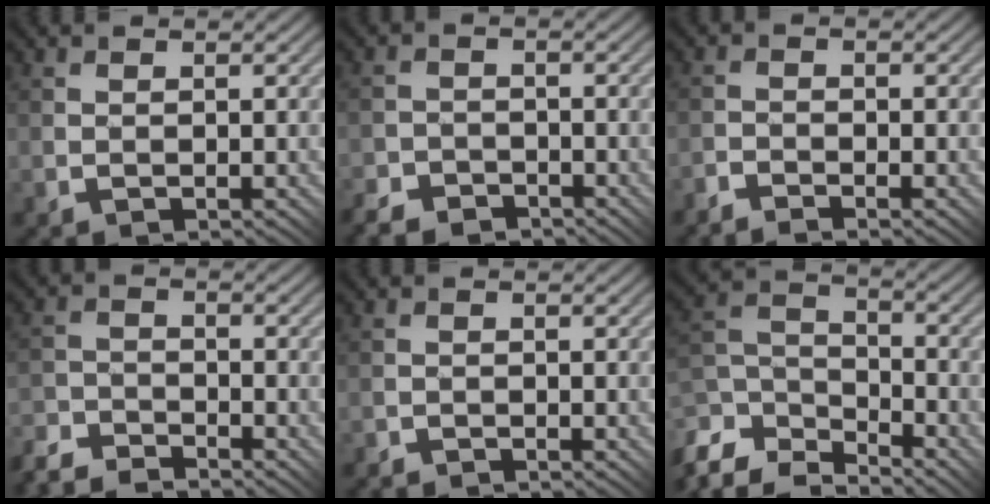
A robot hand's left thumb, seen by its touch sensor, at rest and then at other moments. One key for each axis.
{"total": 4.3, "fx": -3.8, "fy": 1.8, "fz": 0.9, "tx": -0.014, "ty": 0.004, "tz": -0.073}
{"total": 2.4, "fx": -2.2, "fy": 0.4, "fz": 0.7, "tx": -0.011, "ty": 0.004, "tz": -0.047}
{"total": 5.8, "fx": -5.5, "fy": 1.3, "fz": 1.4, "tx": -0.029, "ty": -0.002, "tz": -0.112}
{"total": 1.1, "fx": -1.0, "fy": -0.1, "fz": -0.3, "tx": 0.007, "ty": 0.005, "tz": -0.022}
{"total": 11.6, "fx": -8.8, "fy": 5.6, "fz": 5.1, "tx": -0.150, "ty": -0.011, "tz": -0.155}